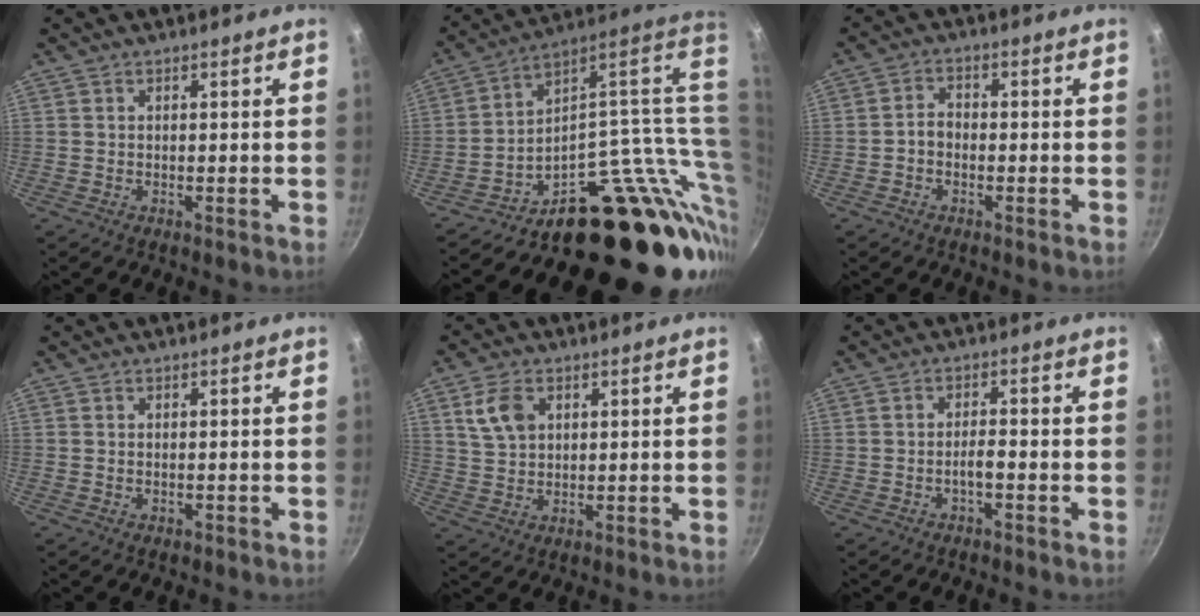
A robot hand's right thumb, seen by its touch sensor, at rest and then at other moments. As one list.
[{"total": 27.5, "force": [0.0, 15.7, 22.5], "torque": [-0.239, 0.003, 0.010]}, {"total": 3.0, "force": [-1.0, 2.2, 1.8], "torque": [-0.026, 0.020, -0.026]}, {"total": 0.7, "force": [-0.1, 0.4, 0.5], "torque": [-0.007, 0.001, -0.002]}, {"total": 6.8, "force": [2.6, 4.6, 4.3], "torque": [-0.072, -0.003, 0.051]}, {"total": 2.4, "force": [-1.2, 0.6, 2.0], "torque": [-0.034, 0.016, -0.023]}]